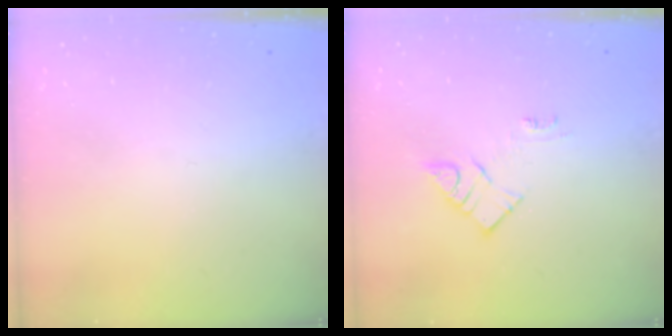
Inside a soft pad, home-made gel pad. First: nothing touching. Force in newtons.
{"total": 8.7, "press": 8.7, "slide": 0.3}